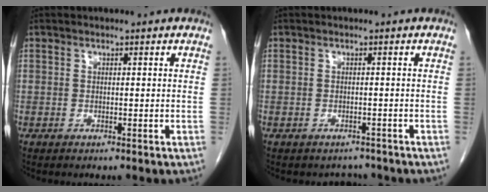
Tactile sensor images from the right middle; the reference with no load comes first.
{"total": 2.5, "force": [-2.2, 1.2, -0.2], "torque": [-0.002, 0.001, -0.031]}